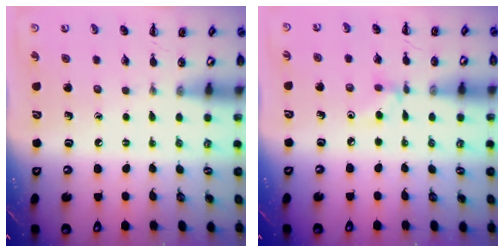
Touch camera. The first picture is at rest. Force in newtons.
{"total": 3.7, "press": 3.5, "slide": 1.3}